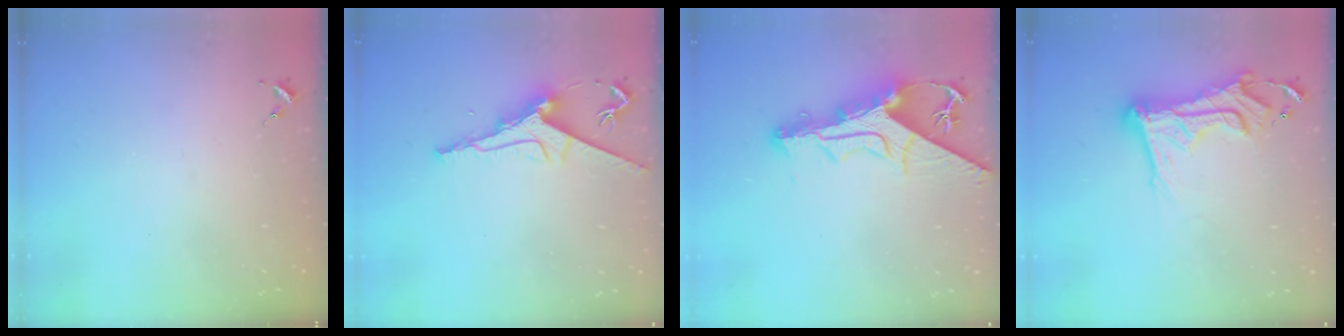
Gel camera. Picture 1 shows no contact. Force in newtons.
{"total": 9.2, "press": 9.2, "slide": 0.3}
{"total": 13.2, "press": 13.2, "slide": 1.3}
{"total": 16.2, "press": 16.1, "slide": 1.6}